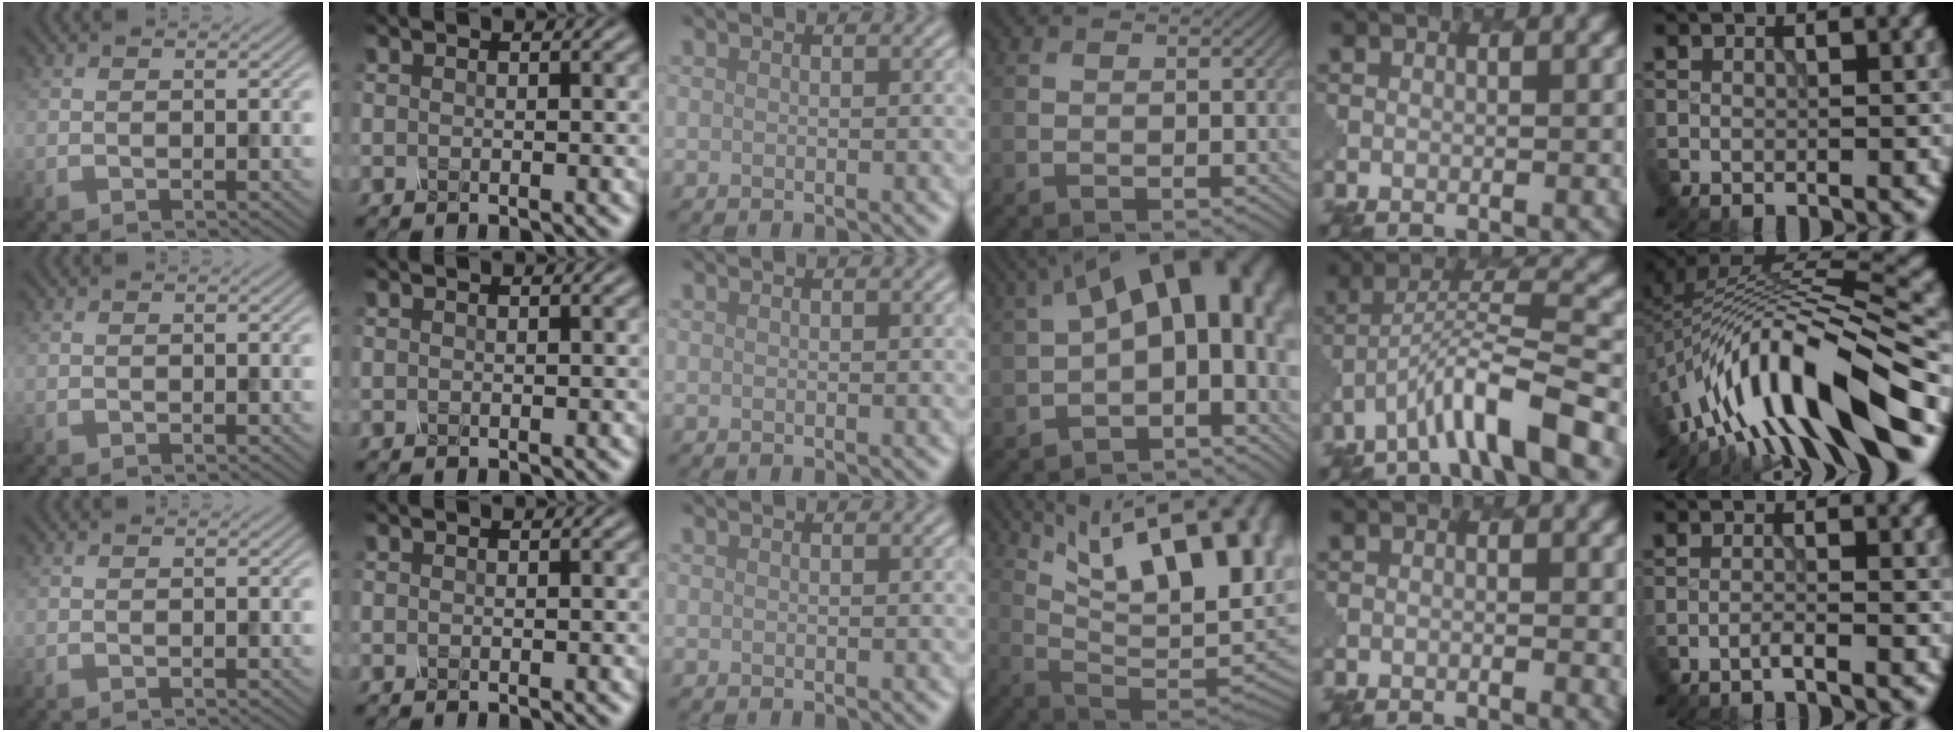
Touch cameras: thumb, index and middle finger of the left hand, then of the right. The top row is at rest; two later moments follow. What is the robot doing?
{"motion": "shake", "object": "salt shaker"}